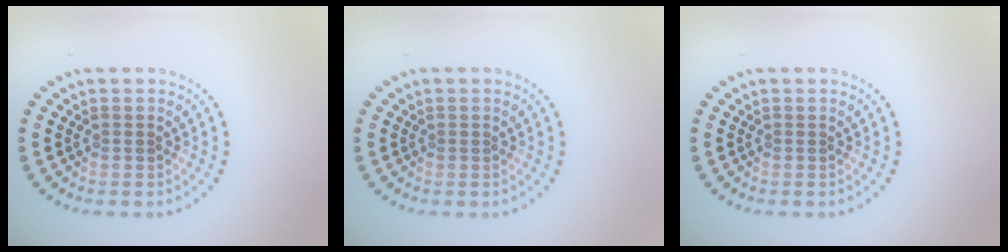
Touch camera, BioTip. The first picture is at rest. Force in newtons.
{"total": 0.0}
{"total": 0.0}